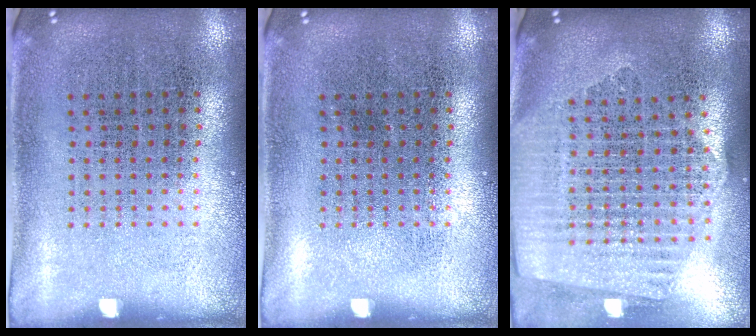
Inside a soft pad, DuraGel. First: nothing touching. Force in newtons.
{"total": 0.0}
{"total": 2.4, "press": 2.2, "slide": 1.1}